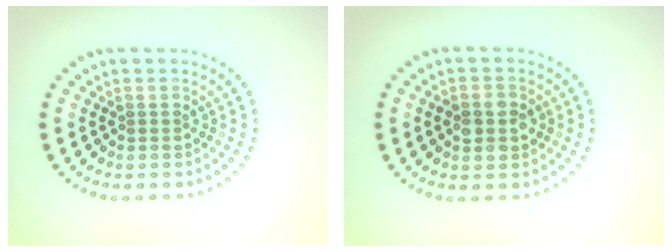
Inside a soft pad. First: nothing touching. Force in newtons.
{"total": 2.5, "press": 2.5, "slide": 0.2}